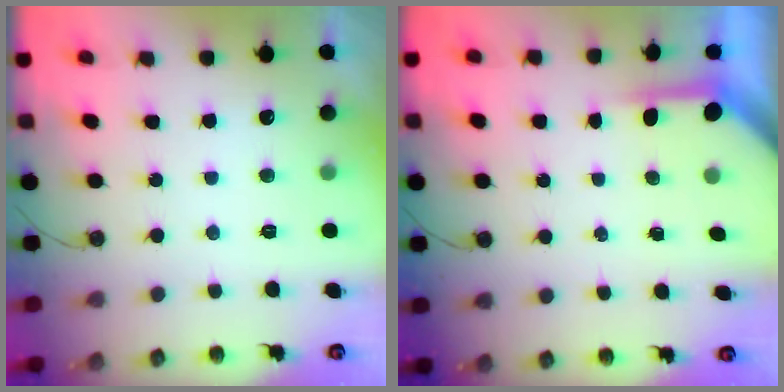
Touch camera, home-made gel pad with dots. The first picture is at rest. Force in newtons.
{"total": 3.7, "press": 3.7, "slide": 0.4}